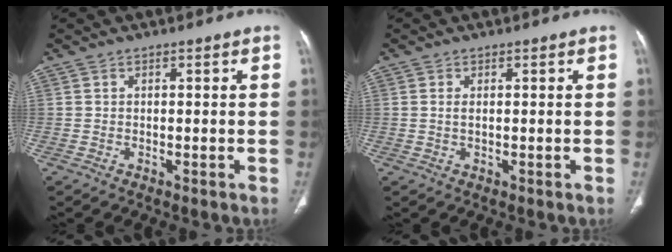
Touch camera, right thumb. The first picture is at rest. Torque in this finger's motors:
{"motor_torque": [-0.57, 0.28, -0.34, 0.21, -0.02]}